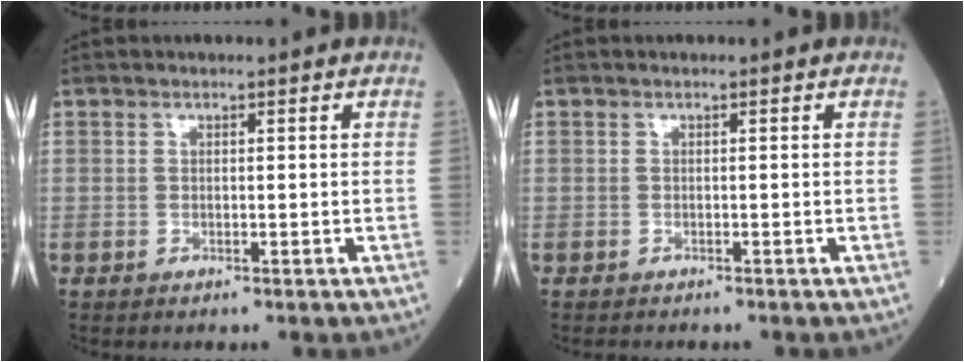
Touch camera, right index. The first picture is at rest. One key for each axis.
{"total": 1.2, "fx": -1.1, "fy": 0.2, "fz": 0.4, "tx": -0.010, "ty": -0.004, "tz": -0.016}